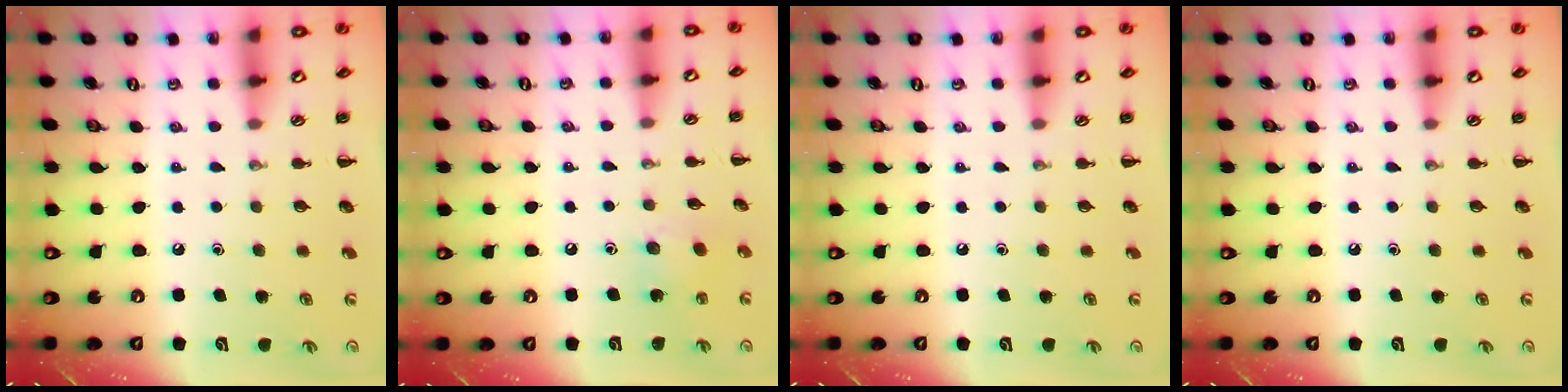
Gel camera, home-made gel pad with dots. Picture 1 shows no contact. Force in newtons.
{"total": 4.3, "press": 4.3, "slide": 0.5}
{"total": 0.0}
{"total": 0.0}